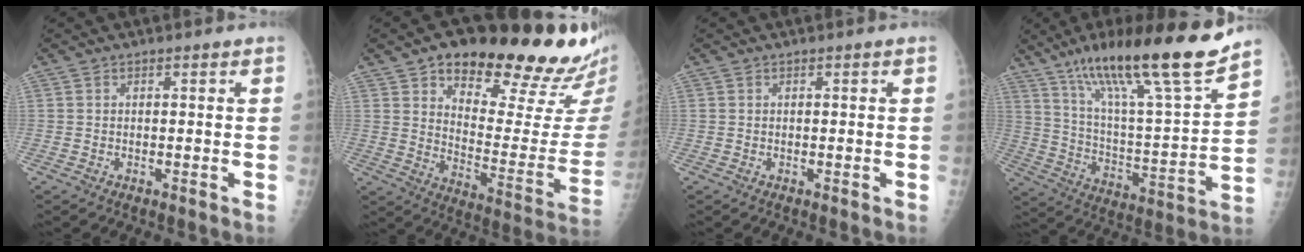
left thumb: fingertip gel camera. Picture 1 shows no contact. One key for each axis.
{"total": 25.4, "fx": 18.6, "fy": 7.8, "fz": 15.5, "tx": -0.167, "ty": -0.100, "tz": 0.261}
{"total": 0.0}
{"total": 24.2, "fx": 17.2, "fy": 3.2, "fz": 16.8, "tx": -0.257, "ty": -0.069, "tz": 0.292}